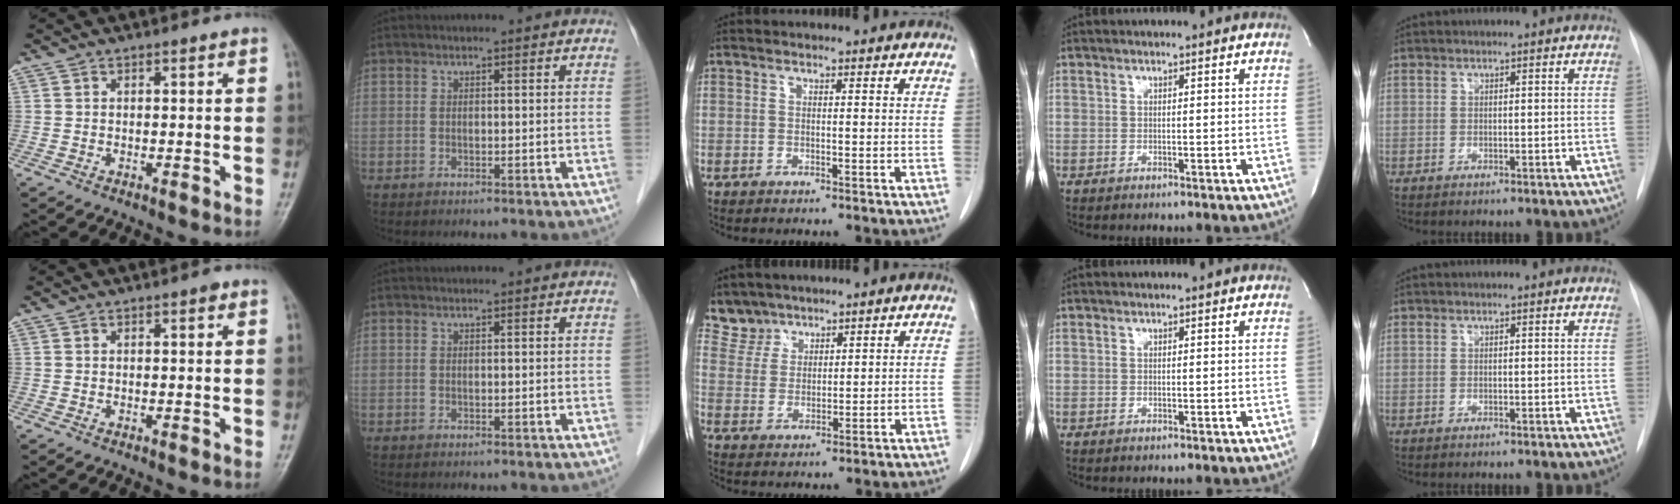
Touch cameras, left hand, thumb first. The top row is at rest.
{"thumb": {"total": 0.7, "force": [0.3, 0.3, 0.6], "torque": [-0.007, 0.001, 0.000]}, "middle": {"total": 4.4, "force": [3.9, 2.0, -0.6], "torque": [0.017, 0.002, 0.081]}}